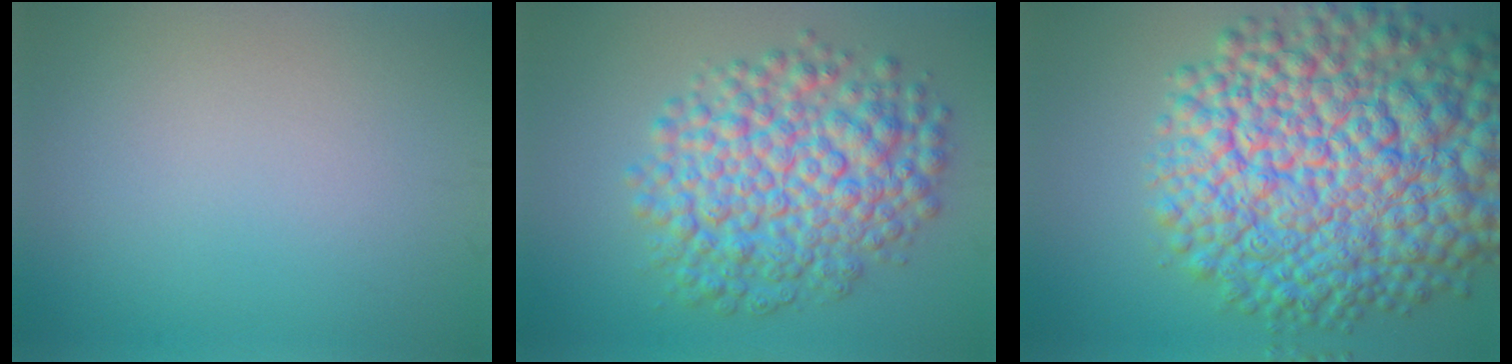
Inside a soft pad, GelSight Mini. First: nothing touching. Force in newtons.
{"total": 8.8, "press": 8.8, "slide": 0.1}
{"total": 16.8, "press": 16.8, "slide": 0.6}